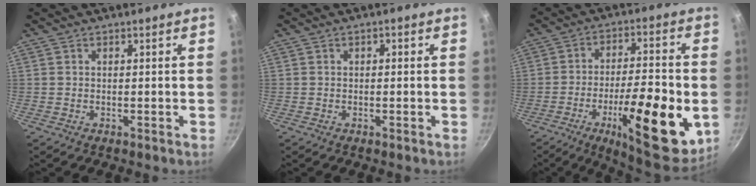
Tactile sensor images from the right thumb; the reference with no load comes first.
{"total": 0.7, "force": [0.1, 0.4, 0.6], "torque": [-0.006, 0.006, 0.001]}
{"total": 21.4, "force": [-6.3, 6.7, 19.3], "torque": [-0.261, 0.016, -0.093]}